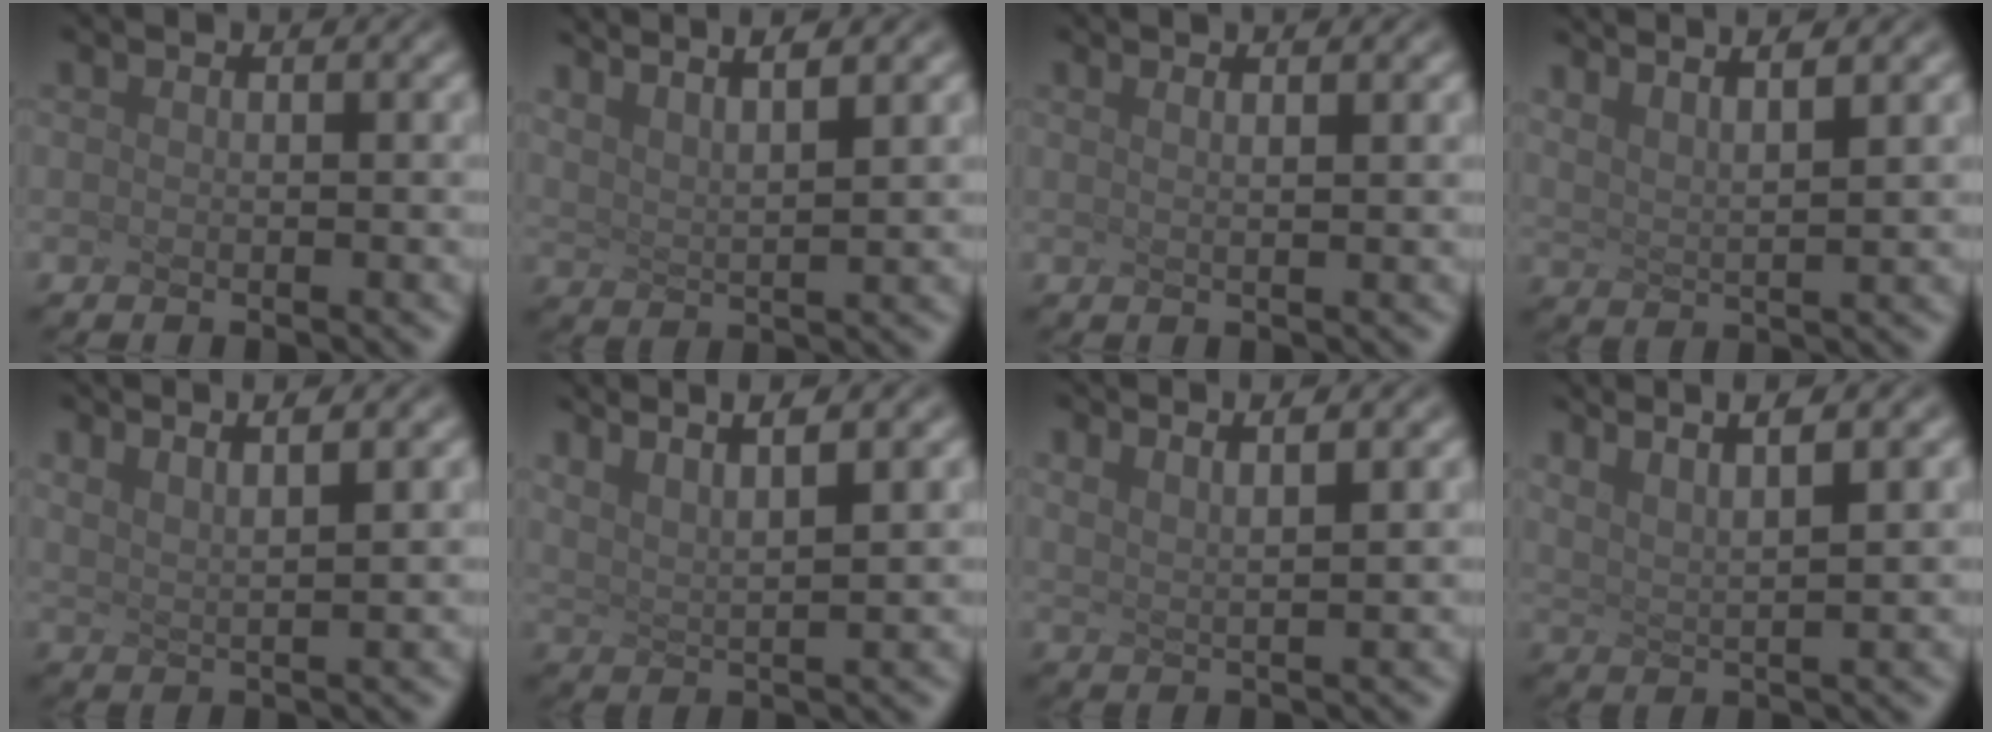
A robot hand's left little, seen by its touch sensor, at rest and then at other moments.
{"total": 4.1, "force": [3.3, 0.1, 2.5], "torque": [-0.064, 0.020, 0.062]}
{"total": 1.9, "force": [1.1, 0.6, 1.4], "torque": [-0.017, 0.024, 0.006]}
{"total": 4.0, "force": [3.1, 0.1, 2.6], "torque": [-0.067, 0.021, 0.059]}
{"total": 3.2, "force": [2.3, -0.1, 2.3], "torque": [-0.060, 0.018, 0.048]}
{"total": 4.4, "force": [3.0, 0.1, 3.2], "torque": [-0.084, 0.017, 0.066]}
{"total": 2.7, "force": [2.0, -0.1, 1.9], "torque": [-0.048, 0.015, 0.040]}
{"total": 4.1, "force": [2.6, 0.0, 3.2], "torque": [-0.084, 0.011, 0.062]}